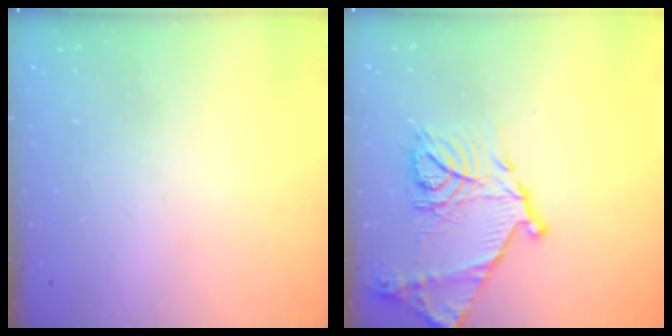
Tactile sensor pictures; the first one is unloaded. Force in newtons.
{"total": 18.7, "press": 18.6, "slide": 1.4}